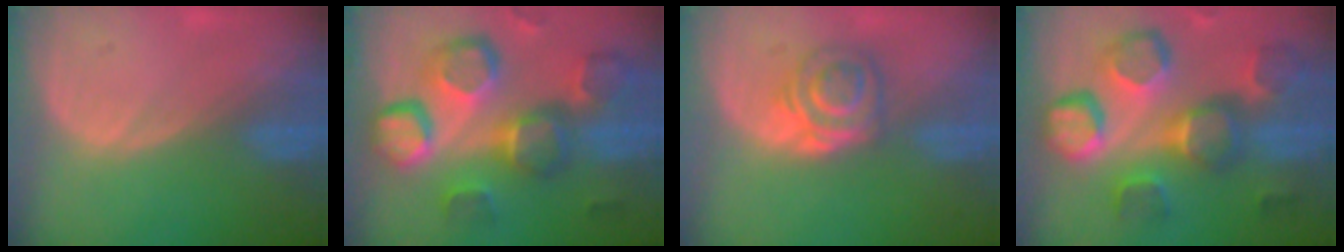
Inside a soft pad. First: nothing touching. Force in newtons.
{"total": 13.0, "press": 11.3, "slide": 6.5}
{"total": 5.3, "press": 5.0, "slide": 1.7}
{"total": 12.7, "press": 11.2, "slide": 6.0}